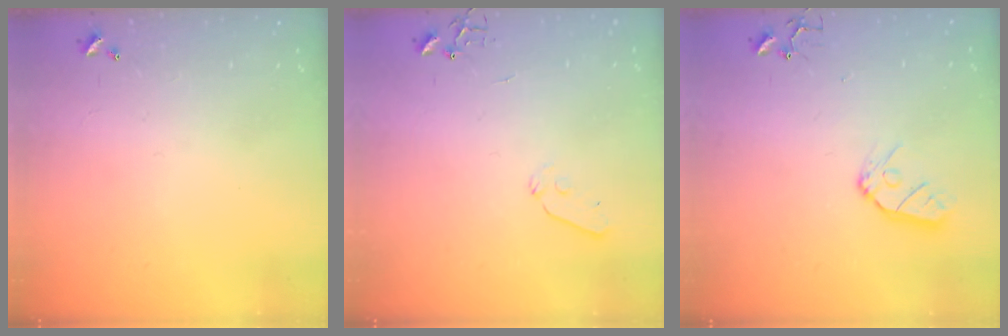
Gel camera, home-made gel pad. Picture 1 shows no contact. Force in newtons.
{"total": 4.9, "press": 4.8, "slide": 0.7}
{"total": 9.2, "press": 9.2, "slide": 0.8}